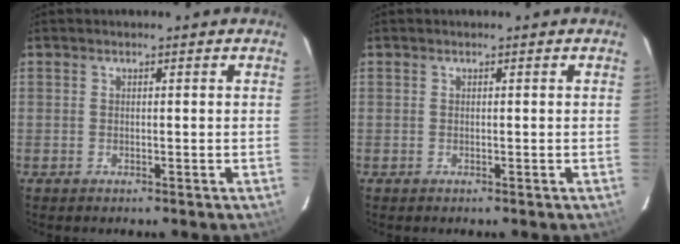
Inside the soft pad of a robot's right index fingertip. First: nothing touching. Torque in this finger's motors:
{"motor_torque": [0.00, 0.00, 0.01, 0.00]}